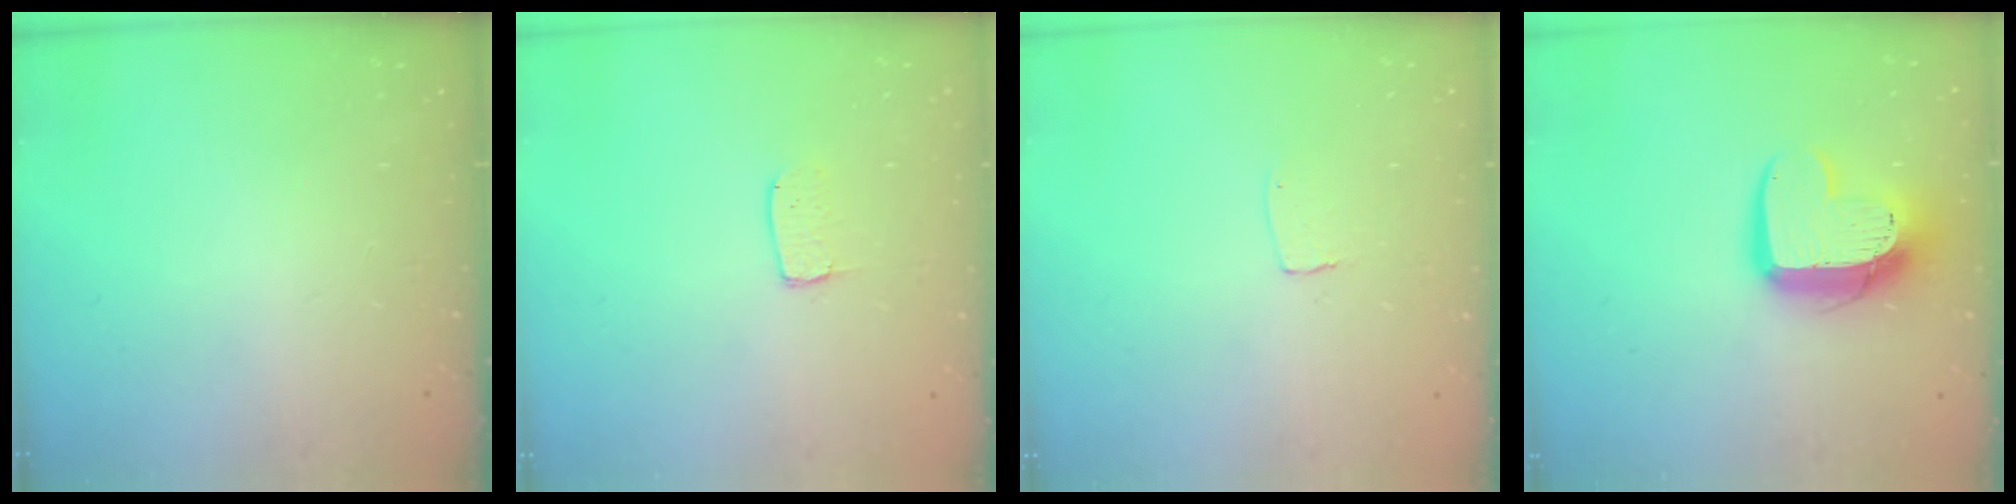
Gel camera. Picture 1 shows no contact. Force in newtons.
{"total": 3.7, "press": 3.7, "slide": 0.3}
{"total": 2.6, "press": 2.6, "slide": 0.1}
{"total": 14.4, "press": 14.3, "slide": 1.2}